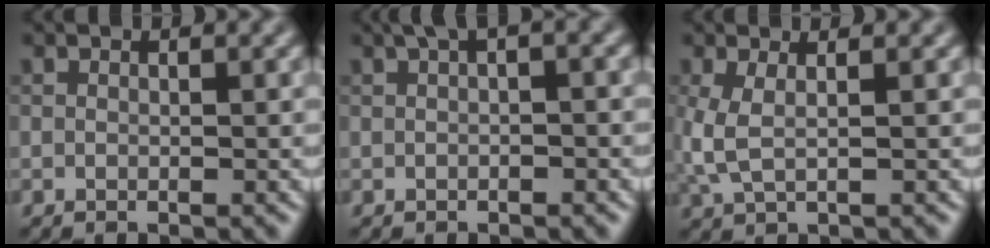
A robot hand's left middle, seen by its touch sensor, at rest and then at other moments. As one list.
[{"total": 2.4, "force": [0.8, 0.6, 2.2], "torque": [-0.031, 0.013, 0.010]}, {"total": 2.4, "force": [0.4, 0.7, 2.2], "torque": [-0.059, 0.001, 0.006]}]